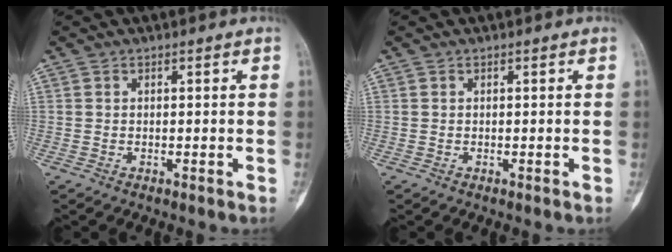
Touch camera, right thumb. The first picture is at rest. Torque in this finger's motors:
{"motor_torque": [-0.58, 0.28, -0.06, 0.28, 0.09]}